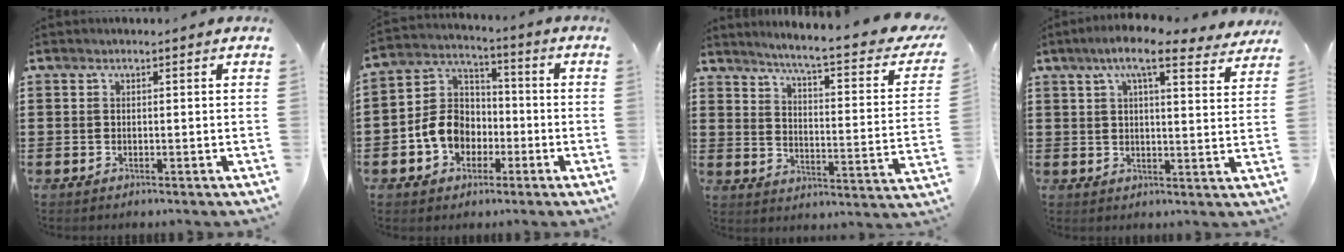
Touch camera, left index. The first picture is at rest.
{"total": 8.5, "force": [-2.8, 7.0, 3.8], "torque": [-0.113, 0.019, -0.060]}
{"total": 5.4, "force": [4.2, -0.7, 3.3], "torque": [-0.075, -0.044, 0.060]}
{"total": 8.4, "force": [6.5, 1.0, 5.2], "torque": [-0.103, -0.016, 0.112]}